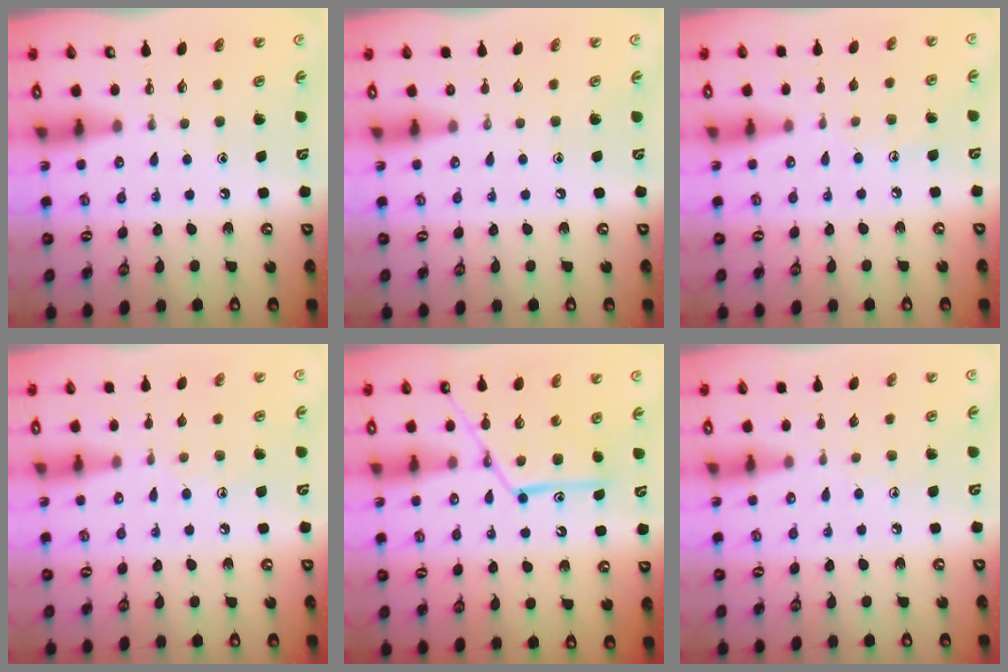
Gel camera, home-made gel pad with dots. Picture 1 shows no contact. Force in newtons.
{"total": 0.0}
{"total": 6.1, "press": 6.1, "slide": 0.5}
{"total": 6.6, "press": 6.5, "slide": 0.7}
{"total": 15.8, "press": 15.7, "slide": 1.2}
{"total": 2.9, "press": 2.8, "slide": 0.2}